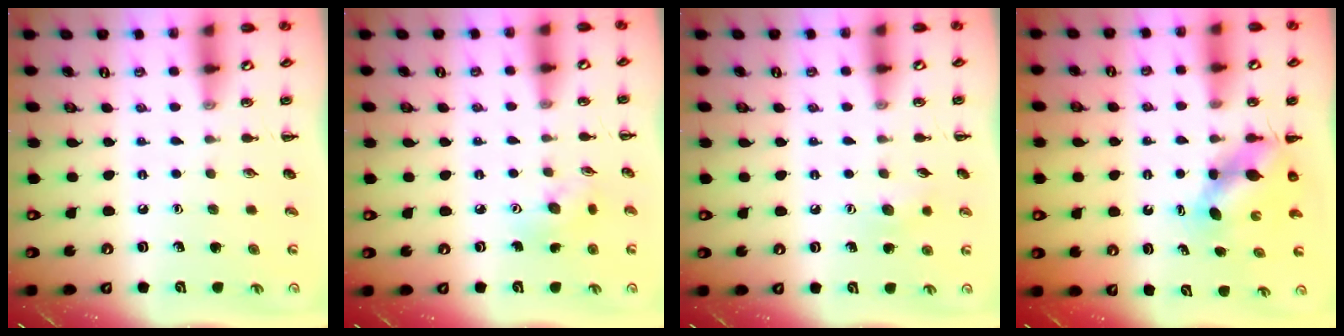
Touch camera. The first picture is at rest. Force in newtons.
{"total": 4.8, "press": 4.7, "slide": 0.4}
{"total": 6.4, "press": 6.2, "slide": 1.4}
{"total": 6.0, "press": 6.0, "slide": 0.8}